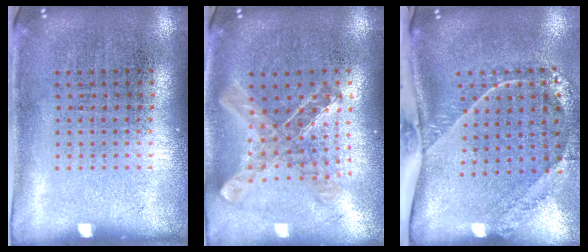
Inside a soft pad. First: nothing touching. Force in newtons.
{"total": 0.9, "press": 0.9, "slide": 0.1}
{"total": 2.6, "press": 1.7, "slide": 2.0}